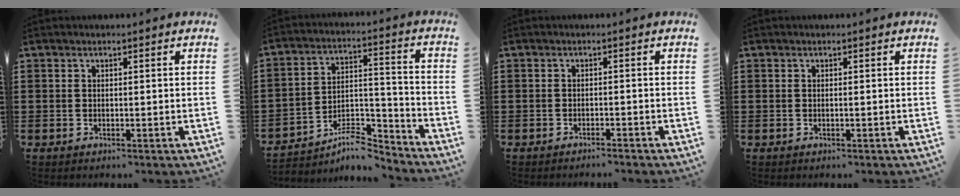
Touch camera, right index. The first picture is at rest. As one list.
[{"total": 7.9, "force": [-6.7, 2.5, 3.3], "torque": [-0.049, 0.019, -0.125]}, {"total": 1.0, "force": [-1.0, -0.2, 0.2], "torque": [-0.004, 0.003, -0.020]}, {"total": 0.0}]